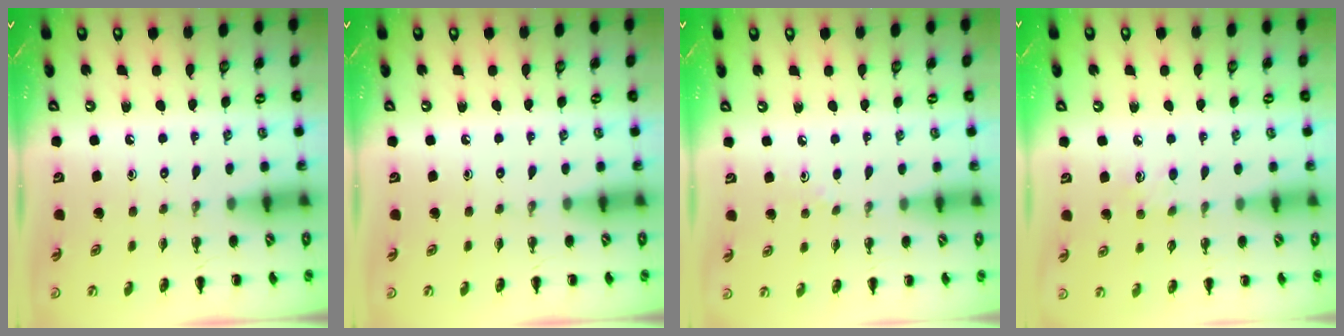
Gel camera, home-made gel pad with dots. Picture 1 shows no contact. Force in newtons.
{"total": 0.0}
{"total": 2.2, "press": 2.1, "slide": 0.9}
{"total": 5.5, "press": 5.3, "slide": 1.5}